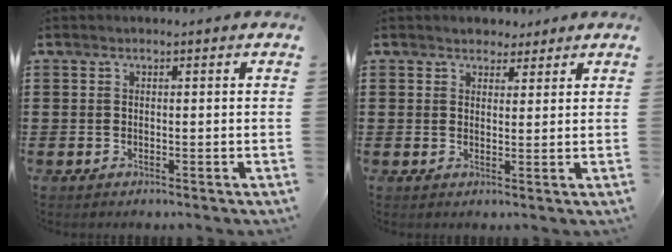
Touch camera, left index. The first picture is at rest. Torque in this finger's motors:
{"motor_torque": [0.02, -0.10, 0.13, 0.03]}